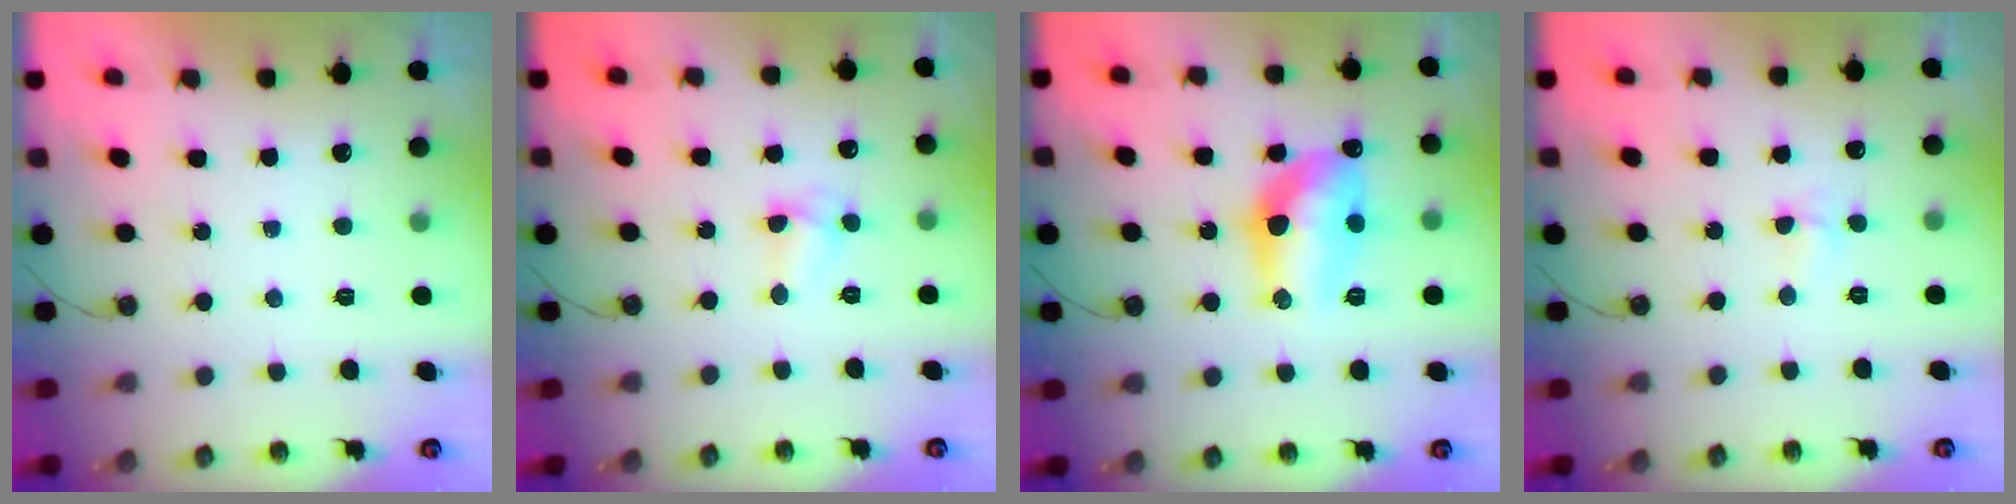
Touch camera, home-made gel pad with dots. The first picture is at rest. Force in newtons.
{"total": 4.7, "press": 4.6, "slide": 0.5}
{"total": 12.8, "press": 12.8, "slide": 1.2}
{"total": 4.2, "press": 2.6, "slide": 3.3}